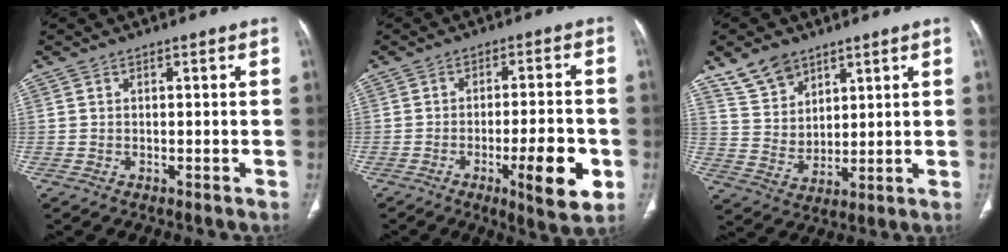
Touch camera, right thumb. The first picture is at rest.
{"total": 11.4, "force": [-3.9, 2.6, 10.3], "torque": [-0.141, 0.007, -0.053]}
{"total": 8.5, "force": [6.1, 5.2, 2.9], "torque": [-0.032, -0.034, 0.126]}